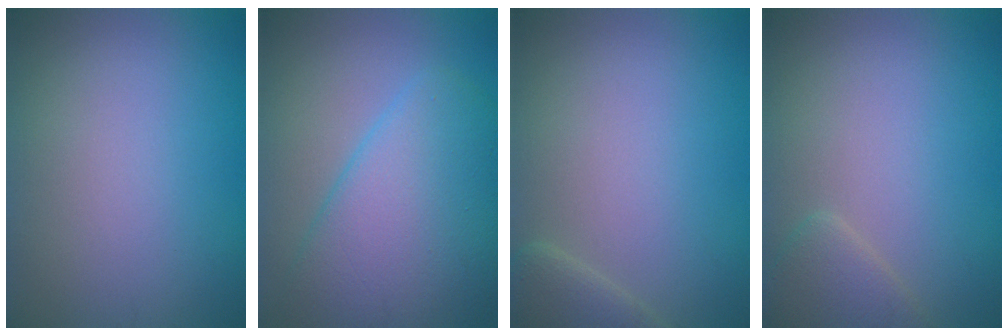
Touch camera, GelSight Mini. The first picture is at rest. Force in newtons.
{"total": 8.6, "press": 8.6, "slide": 0.3}
{"total": 2.5, "press": 2.5, "slide": 0.1}
{"total": 2.3, "press": 2.3, "slide": 0.2}